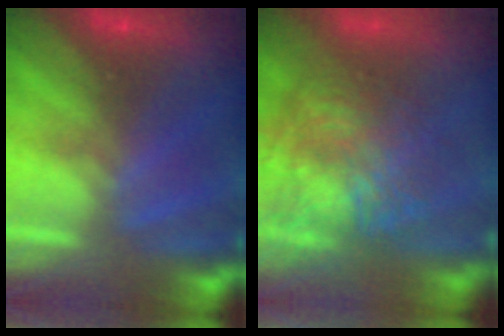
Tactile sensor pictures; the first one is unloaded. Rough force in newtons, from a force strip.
{"total": 10.0}